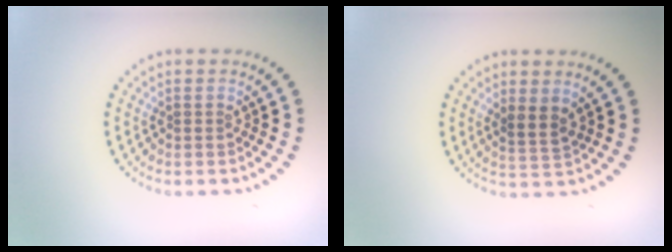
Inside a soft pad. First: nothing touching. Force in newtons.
{"total": 1.9, "press": 1.5, "slide": 1.2}